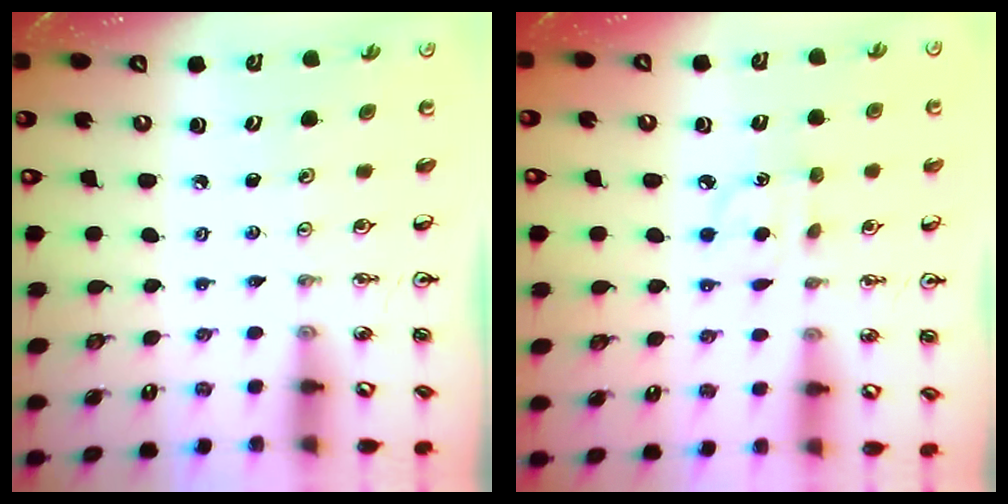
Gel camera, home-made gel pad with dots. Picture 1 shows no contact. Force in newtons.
{"total": 6.8, "press": 6.8, "slide": 0.7}